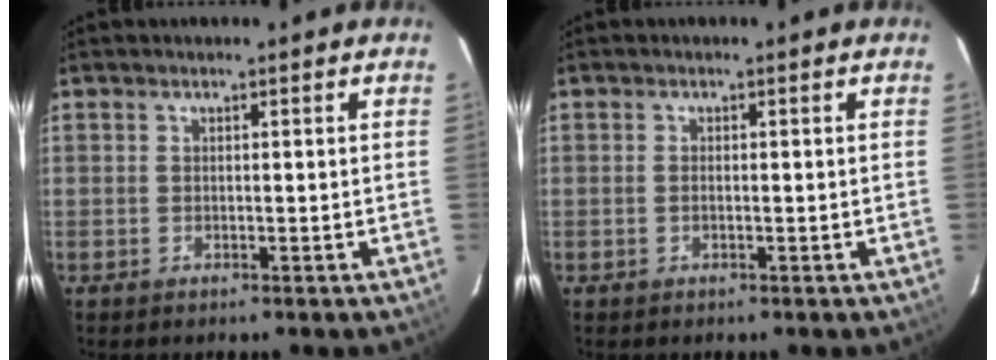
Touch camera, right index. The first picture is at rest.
{"total": 0.6, "force": [-0.1, 0.3, 0.5], "torque": [-0.011, 0.000, -0.004]}